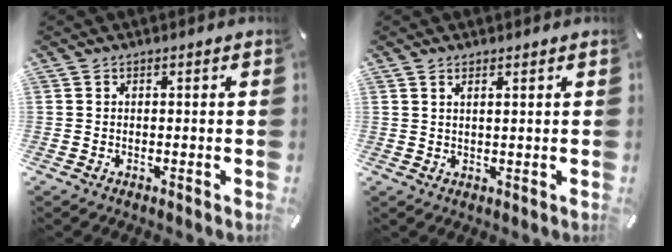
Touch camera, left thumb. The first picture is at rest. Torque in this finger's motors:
{"motor_torque": [-0.11, -0.15, -0.04, 0.01, -0.06]}